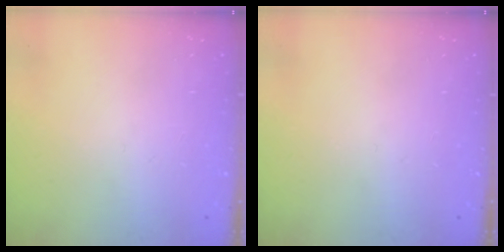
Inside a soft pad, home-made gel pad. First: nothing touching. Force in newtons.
{"total": 0.0}